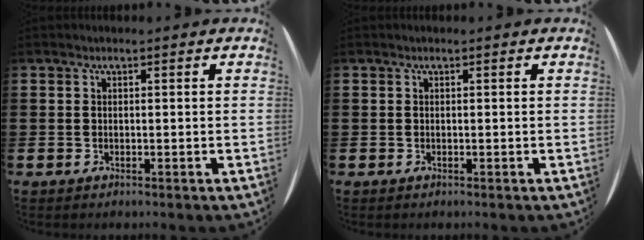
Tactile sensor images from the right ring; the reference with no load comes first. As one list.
[{"total": 0.0}]